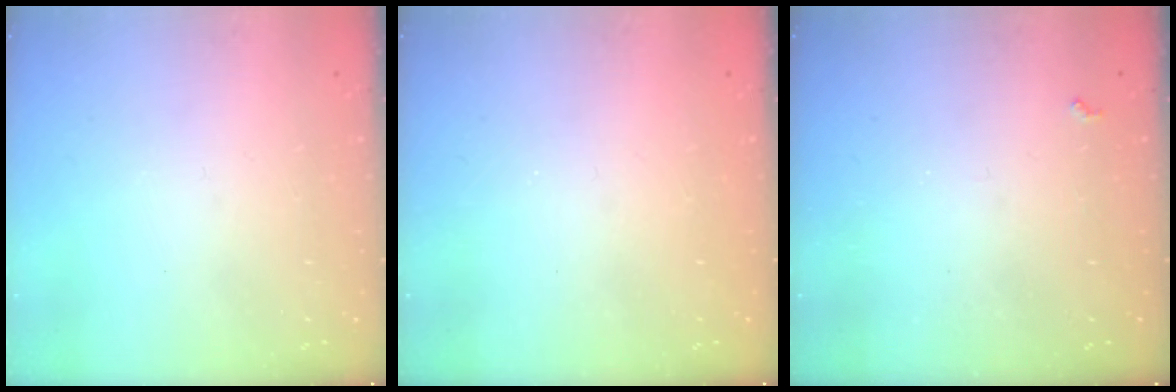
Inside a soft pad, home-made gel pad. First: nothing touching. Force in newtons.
{"total": 1.1, "press": 1.0, "slide": 0.1}
{"total": 3.7, "press": 3.6, "slide": 0.7}